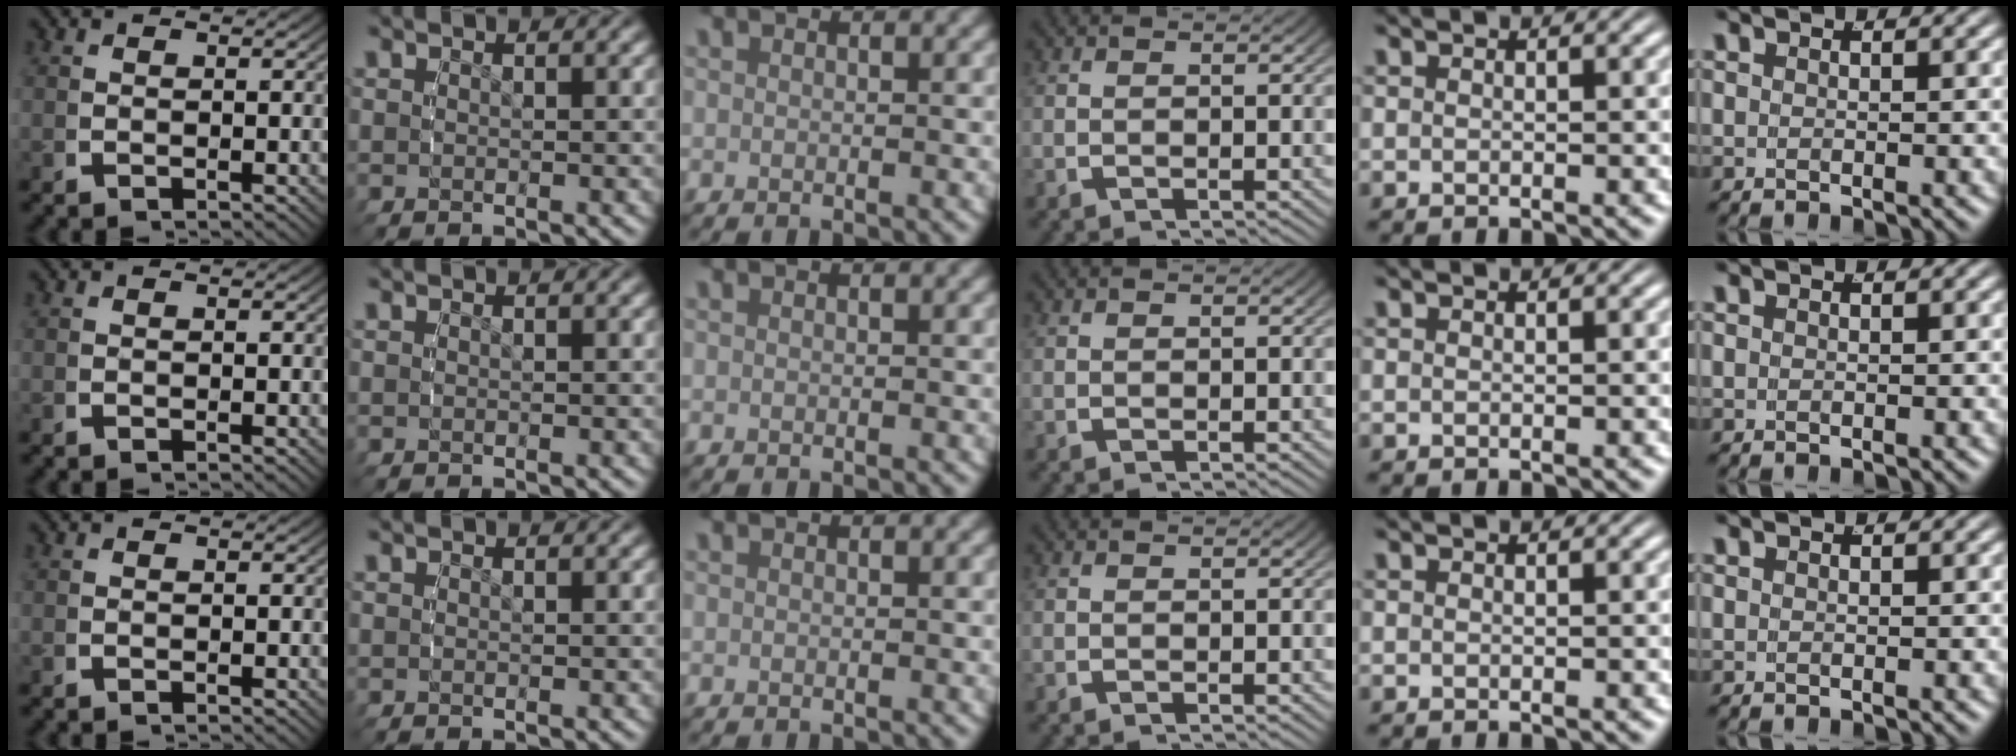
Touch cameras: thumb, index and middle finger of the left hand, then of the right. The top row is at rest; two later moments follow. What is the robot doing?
{"motion": "reach", "object": "measuring cup"}